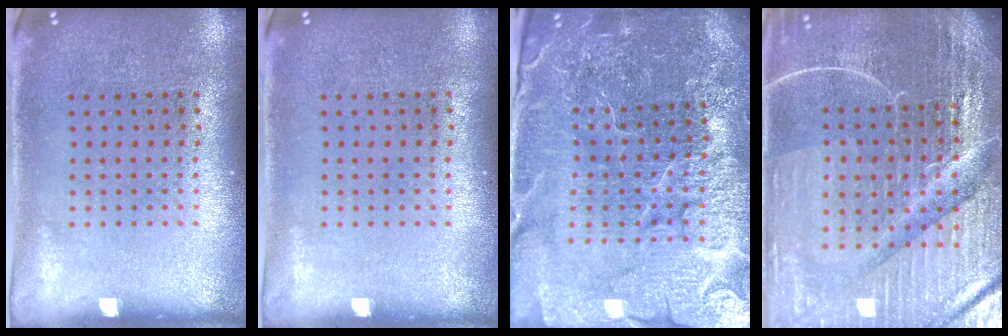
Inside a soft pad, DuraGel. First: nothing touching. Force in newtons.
{"total": 0.0}
{"total": 5.8, "press": 5.2, "slide": 2.5}
{"total": 5.9, "press": 5.4, "slide": 2.5}